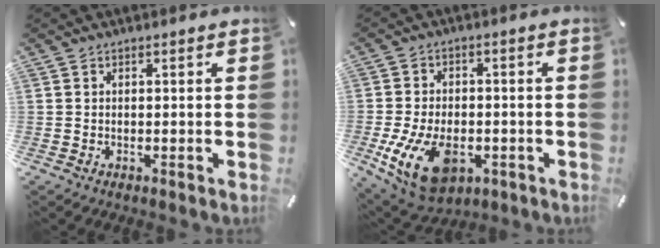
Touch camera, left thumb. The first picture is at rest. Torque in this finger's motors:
{"motor_torque": [0.73, 1.20, 0.69, 0.33, 0.17]}